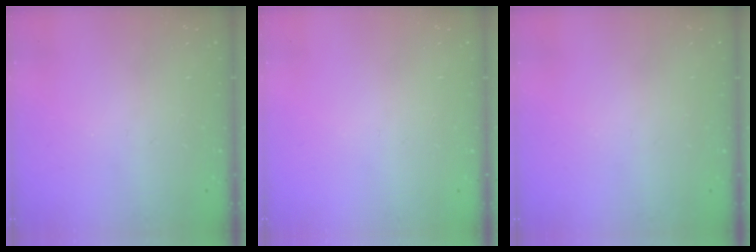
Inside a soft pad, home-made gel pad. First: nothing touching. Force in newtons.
{"total": 0.0}
{"total": 0.0}